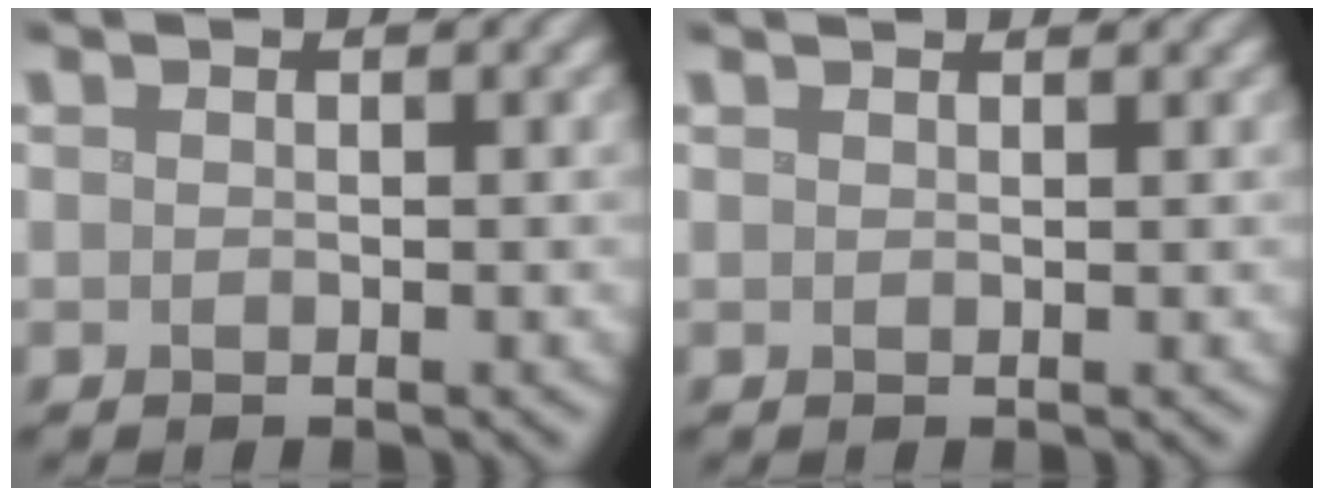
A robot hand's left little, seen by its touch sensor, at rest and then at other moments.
{"total": 1.3, "force": [1.2, 0.1, 0.3], "torque": [-0.011, 0.000, 0.013]}